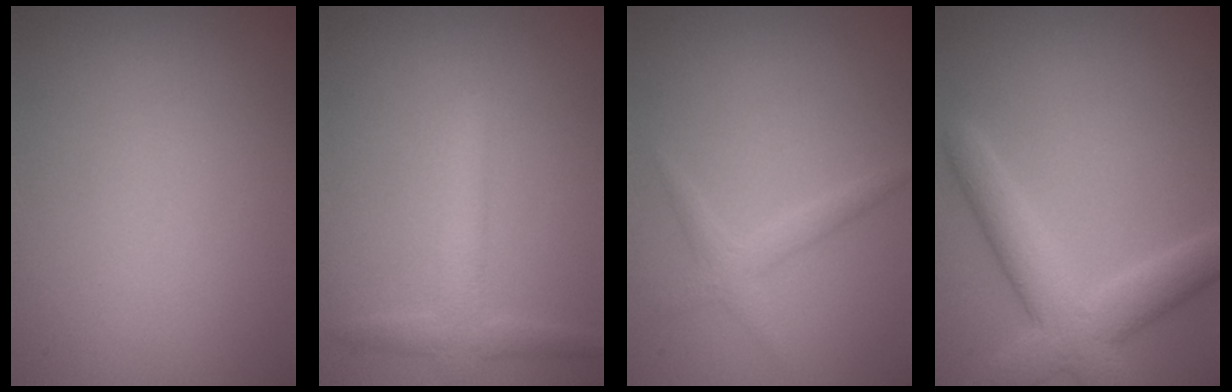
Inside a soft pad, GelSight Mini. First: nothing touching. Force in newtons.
{"total": 2.5, "press": 2.5, "slide": 0.1}
{"total": 1.6, "press": 1.6, "slide": 0.1}
{"total": 5.4, "press": 5.3, "slide": 0.7}